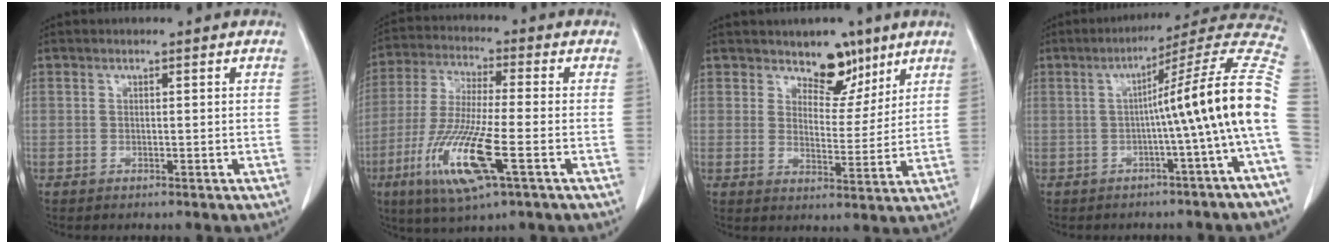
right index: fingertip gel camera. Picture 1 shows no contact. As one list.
[{"total": 13.8, "force": [-5.2, 1.3, 12.7], "torque": [-0.270, -0.025, -0.096]}, {"total": 6.4, "force": [4.7, 3.4, 2.7], "torque": [-0.026, -0.007, 0.076]}, {"total": 15.3, "force": [-1.8, -2.2, 15.0], "torque": [-0.185, 0.033, -0.037]}]